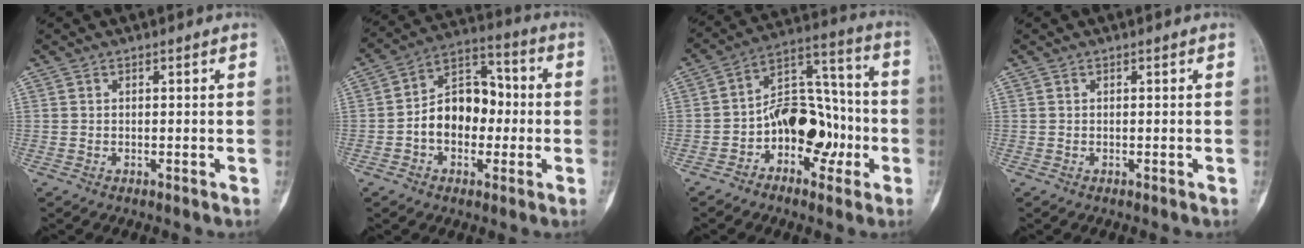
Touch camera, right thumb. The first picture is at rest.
{"total": 12.8, "force": [-1.3, 9.0, 9.0], "torque": [-0.111, 0.044, -0.032]}
{"total": 14.3, "force": [-4.1, 9.4, 10.0], "torque": [-0.116, 0.060, -0.074]}
{"total": 0.0}